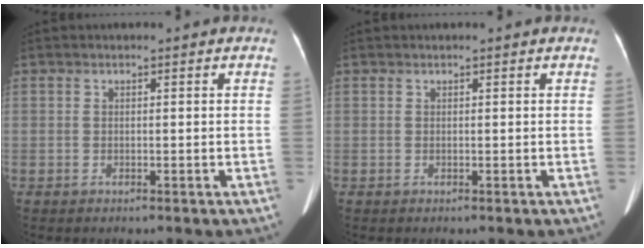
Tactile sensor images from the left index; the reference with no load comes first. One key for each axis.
{"total": 0.0}